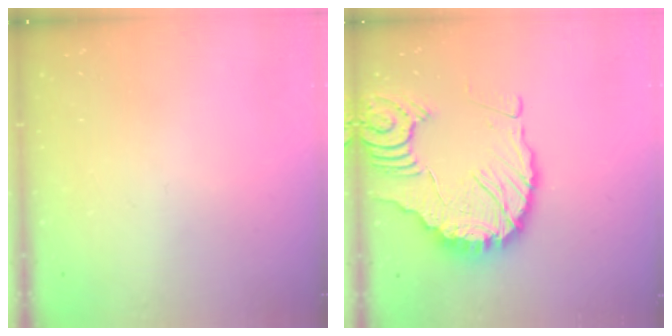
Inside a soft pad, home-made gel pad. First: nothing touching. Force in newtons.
{"total": 16.8, "press": 16.8, "slide": 1.8}